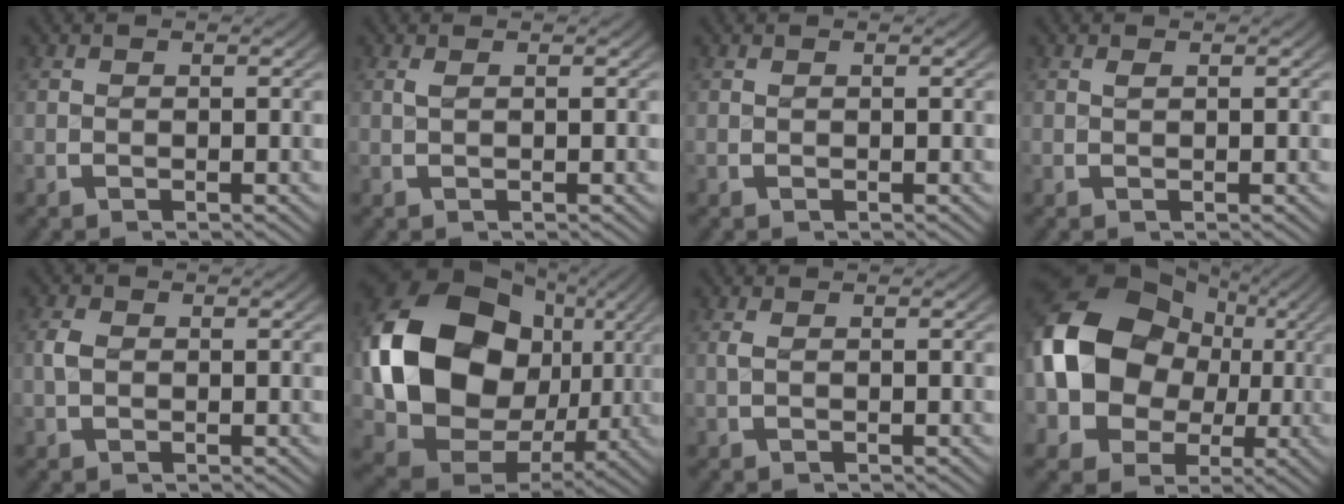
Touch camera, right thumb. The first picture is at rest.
{"total": 0.6, "force": [0.1, 0.1, 0.6], "torque": [-0.014, 0.000, 0.003]}
{"total": 0.0}
{"total": 0.0}
{"total": 1.5, "force": [-0.1, 1.2, 1.0], "torque": [-0.029, -0.003, -0.003]}
{"total": 19.8, "force": [0.1, 14.1, 13.9], "torque": [-0.305, -0.050, 0.022]}
{"total": 0.7, "force": [0.0, 0.2, 0.7], "torque": [-0.019, 0.001, 0.000]}
{"total": 17.0, "force": [0.1, 13.6, 10.2], "torque": [-0.247, -0.049, 0.015]}